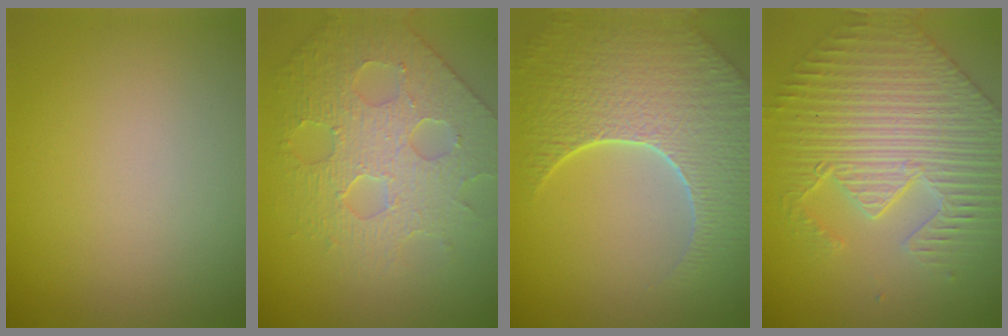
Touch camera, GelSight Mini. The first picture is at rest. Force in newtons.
{"total": 4.6, "press": 4.4, "slide": 1.1}
{"total": 9.1, "press": 6.5, "slide": 6.4}
{"total": 5.6, "press": 5.2, "slide": 2.2}